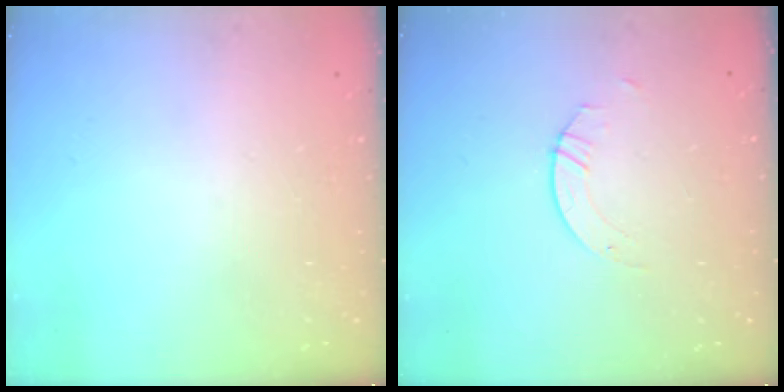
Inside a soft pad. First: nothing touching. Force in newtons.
{"total": 2.1, "press": 2.1, "slide": 0.1}